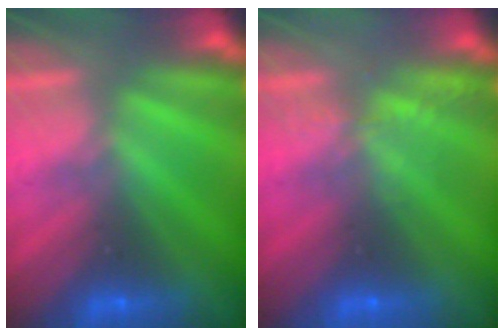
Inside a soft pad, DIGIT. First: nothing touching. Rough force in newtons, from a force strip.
{"total": 2.2}